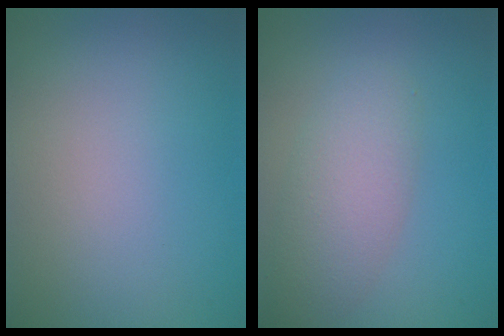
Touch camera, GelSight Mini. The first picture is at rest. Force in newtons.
{"total": 4.1, "press": 4.1, "slide": 0.3}